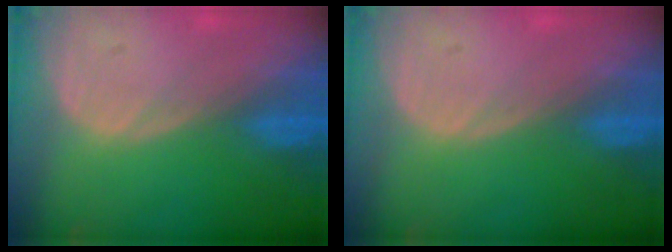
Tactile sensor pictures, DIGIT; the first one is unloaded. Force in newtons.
{"total": 0.0}